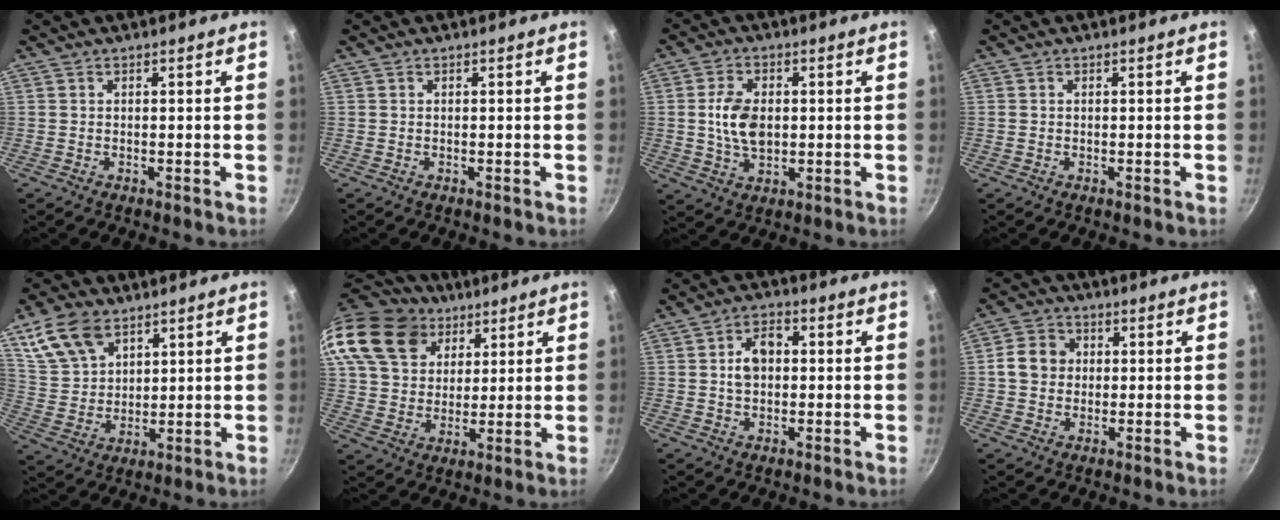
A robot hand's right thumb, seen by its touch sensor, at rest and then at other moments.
{"total": 0.0}
{"total": 8.3, "force": [0.4, 5.3, 6.4], "torque": [-0.108, -0.001, 0.007]}
{"total": 0.6, "force": [-0.1, 0.5, 0.2], "torque": [-0.005, 0.002, -0.001]}
{"total": 11.2, "force": [6.6, 6.8, 5.9], "torque": [-0.100, -0.018, 0.141]}
{"total": 20.5, "force": [12.3, 14.1, 8.2], "torque": [-0.157, -0.006, 0.233]}
{"total": 5.9, "force": [0.4, 4.1, 4.3], "torque": [-0.048, 0.014, 0.003]}
{"total": 6.4, "force": [0.6, 5.6, 3.0], "torque": [-0.031, 0.009, -0.002]}